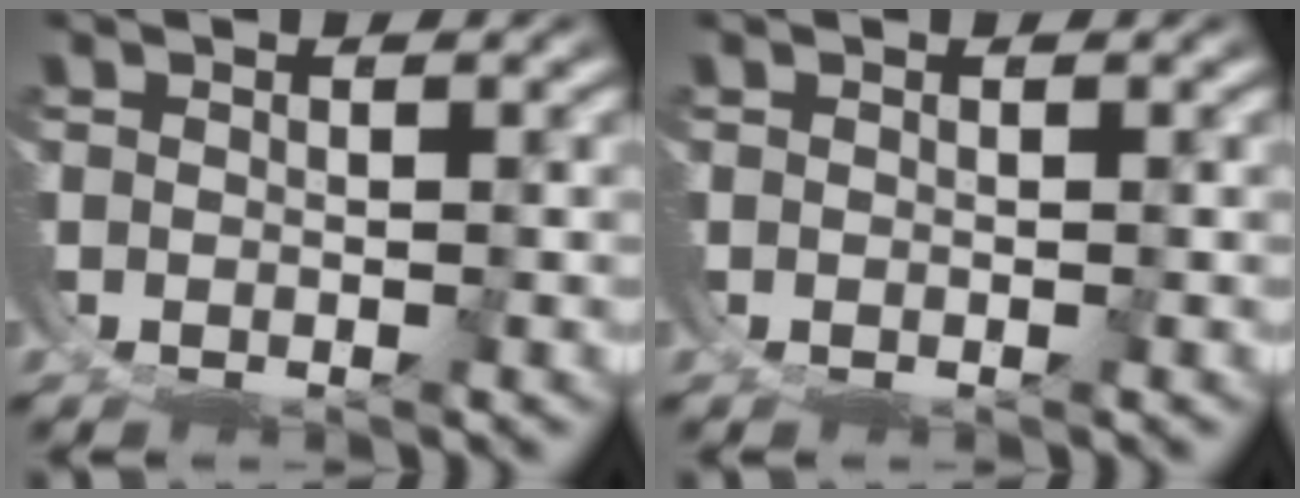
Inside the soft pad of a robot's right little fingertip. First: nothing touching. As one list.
[{"total": 0.0}]